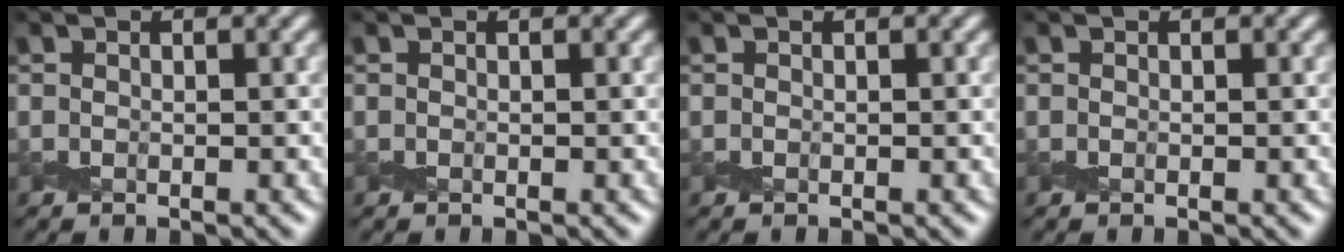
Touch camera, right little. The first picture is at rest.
{"total": 0.0}
{"total": 0.0}
{"total": 0.0}